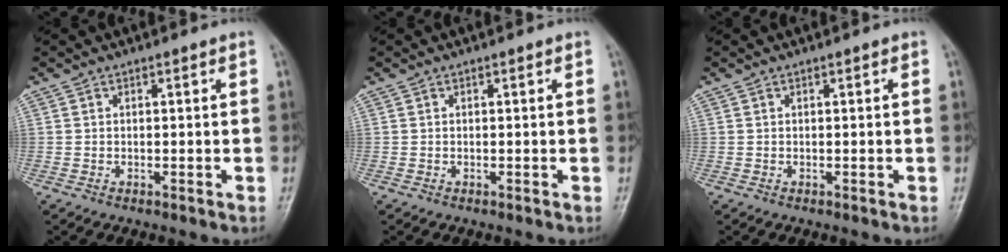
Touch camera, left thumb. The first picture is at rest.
{"total": 0.0}
{"total": 0.0}